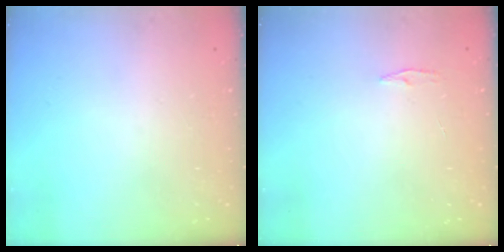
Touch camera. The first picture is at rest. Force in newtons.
{"total": 3.8, "press": 3.7, "slide": 0.5}